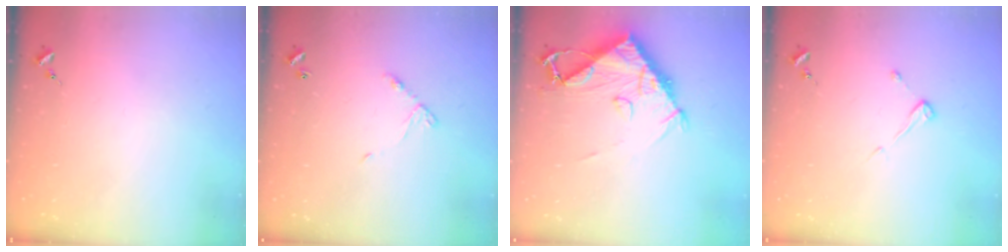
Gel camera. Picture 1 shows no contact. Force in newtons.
{"total": 6.2, "press": 6.2, "slide": 0.4}
{"total": 10.6, "press": 10.5, "slide": 1.0}
{"total": 3.8, "press": 3.8, "slide": 0.4}